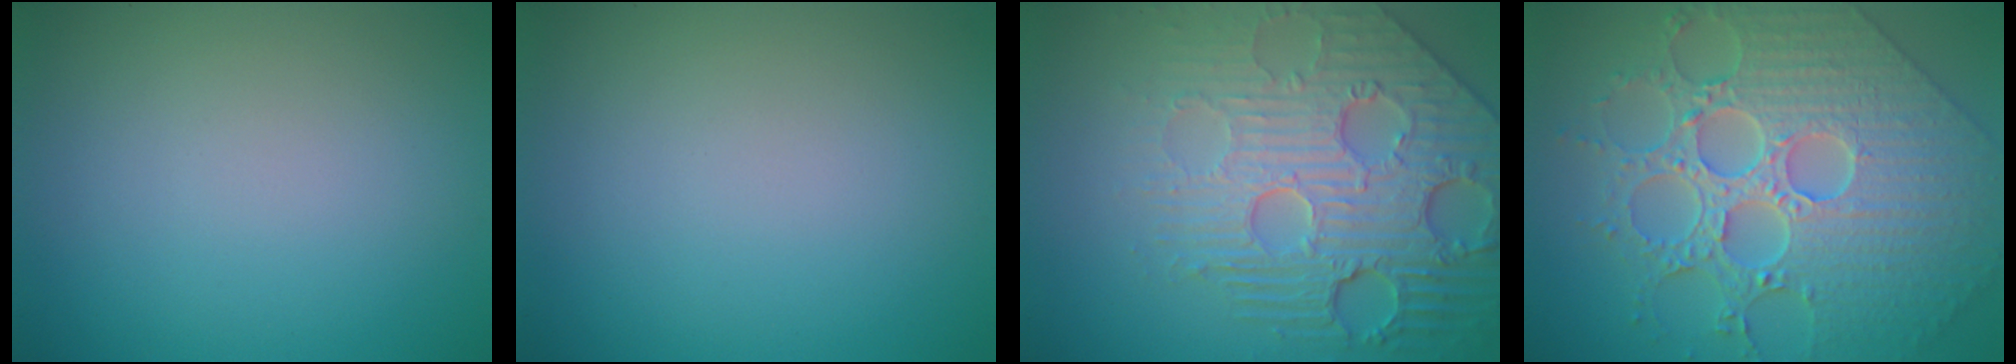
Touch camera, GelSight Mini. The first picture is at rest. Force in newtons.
{"total": 0.0}
{"total": 8.6, "press": 6.0, "slide": 6.1}
{"total": 9.3, "press": 7.0, "slide": 6.1}